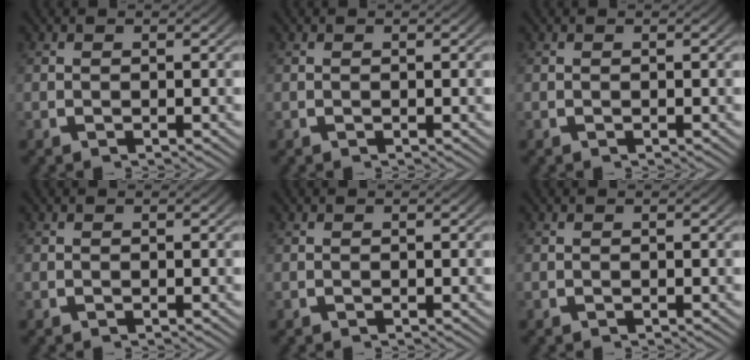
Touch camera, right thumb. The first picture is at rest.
{"total": 0.0}
{"total": 0.0}
{"total": 0.0}
{"total": 0.0}
{"total": 0.0}